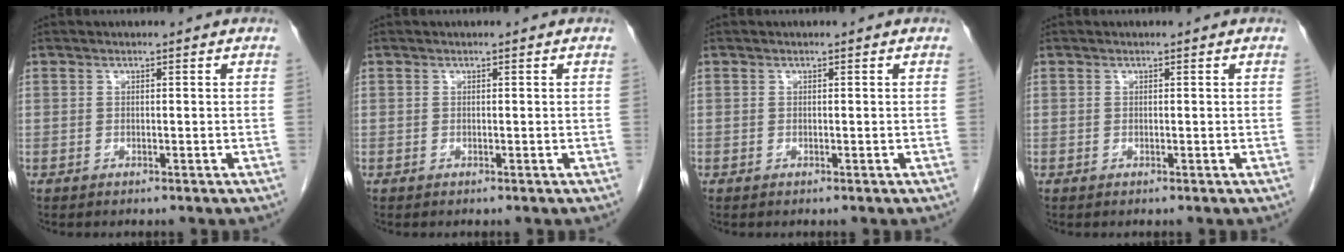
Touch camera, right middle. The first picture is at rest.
{"total": 0.0}
{"total": 0.0}
{"total": 0.0}